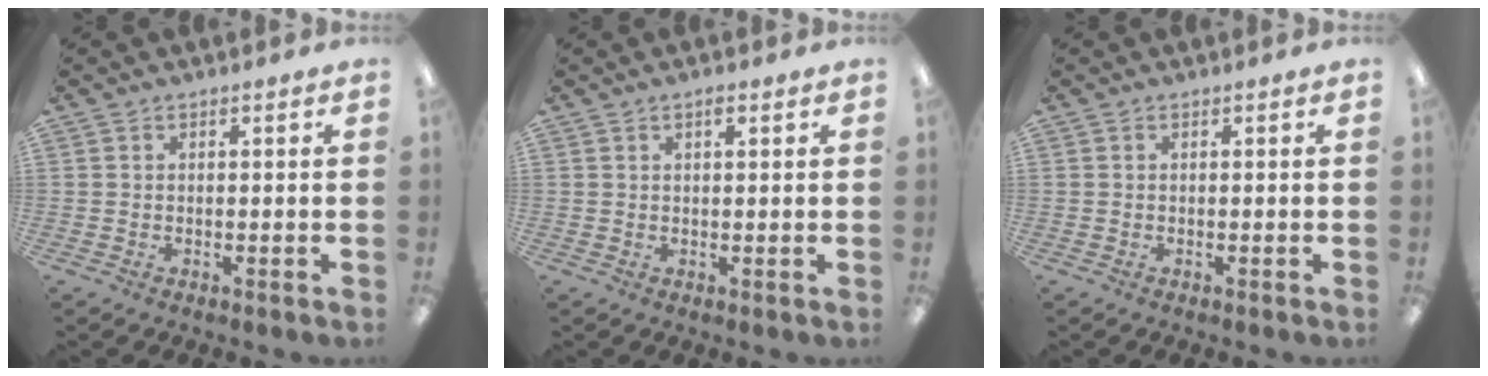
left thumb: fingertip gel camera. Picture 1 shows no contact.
{"total": 1.6, "force": [1.0, 0.6, 1.1], "torque": [-0.015, -0.001, 0.014]}
{"total": 0.0}